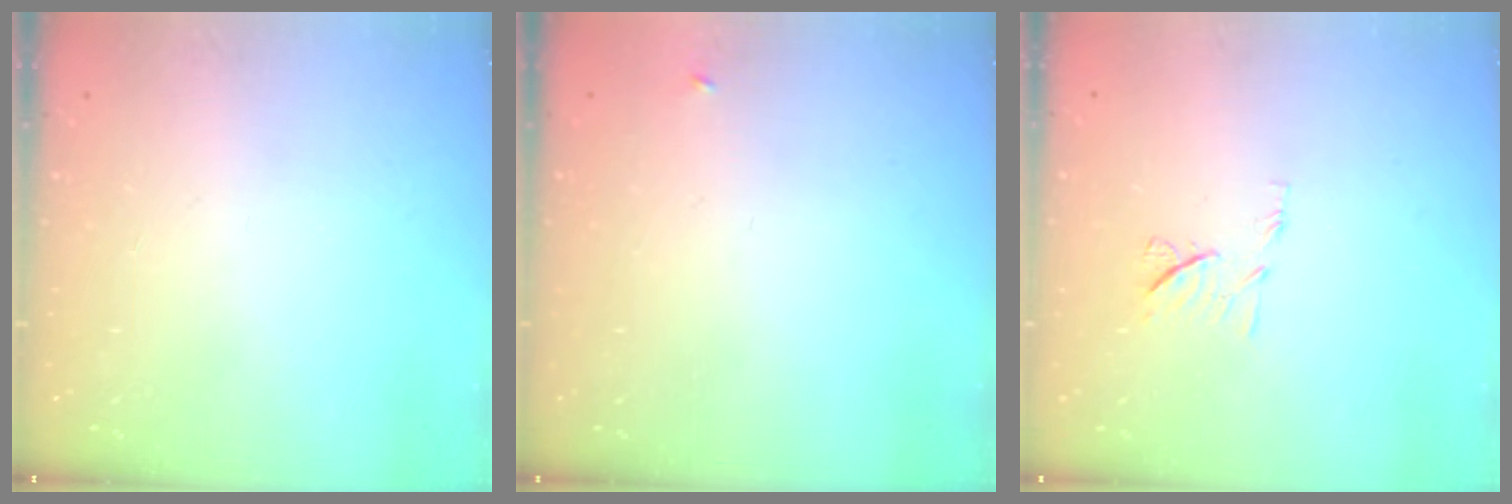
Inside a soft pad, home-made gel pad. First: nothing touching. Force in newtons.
{"total": 2.3, "press": 2.3, "slide": 0.2}
{"total": 7.2, "press": 7.0, "slide": 1.4}